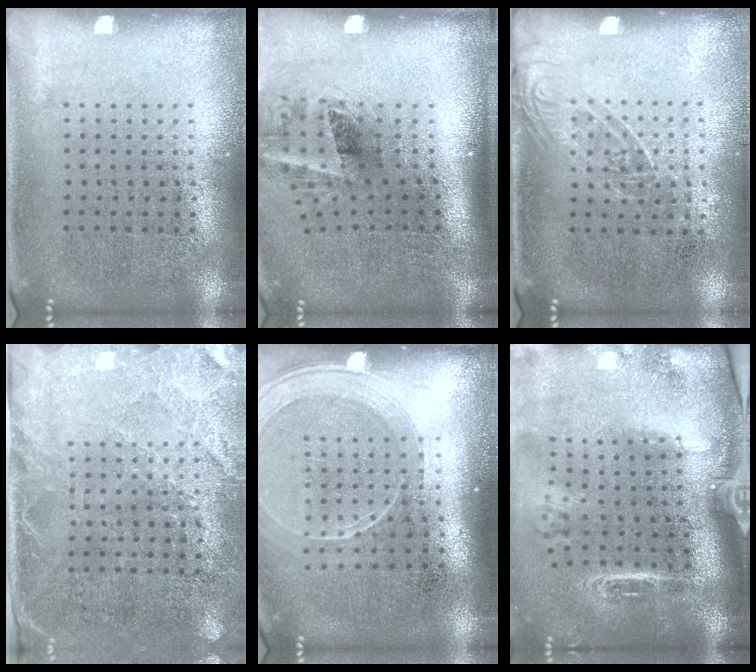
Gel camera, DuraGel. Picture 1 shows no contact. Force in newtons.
{"total": 2.0, "press": 1.3, "slide": 1.5}
{"total": 1.4, "press": 1.0, "slide": 0.9}
{"total": 2.7, "press": 2.3, "slide": 1.3}
{"total": 2.0, "press": 1.8, "slide": 0.8}
{"total": 2.8, "press": 2.0, "slide": 2.0}